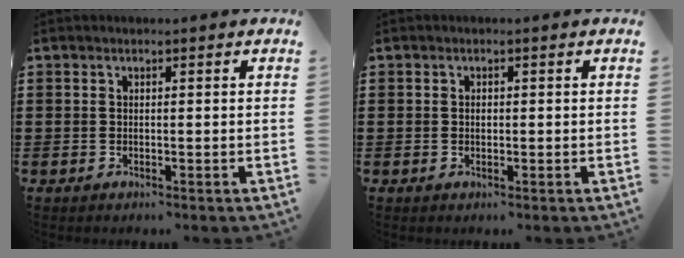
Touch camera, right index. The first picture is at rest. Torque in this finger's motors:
{"motor_torque": [0.57, 1.05, 0.08, 0.02]}